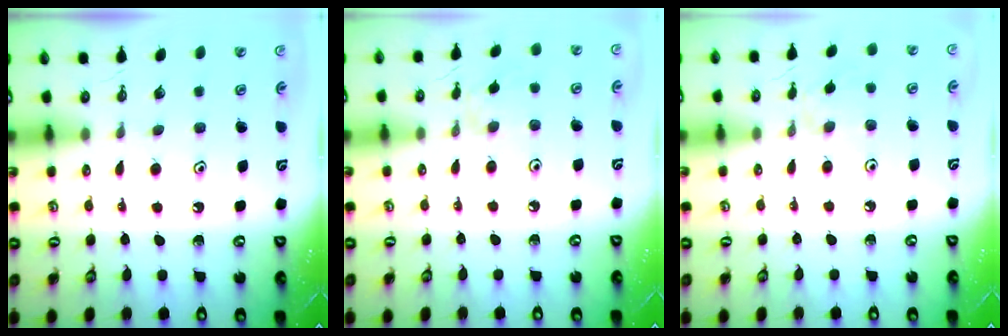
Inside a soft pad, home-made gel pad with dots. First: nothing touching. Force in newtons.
{"total": 1.3, "press": 1.3, "slide": 0.4}
{"total": 1.3, "press": 1.3, "slide": 0.4}